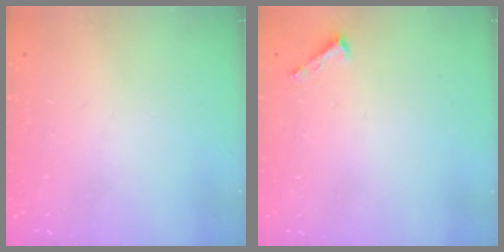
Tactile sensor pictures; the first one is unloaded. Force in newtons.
{"total": 1.6, "press": 1.6, "slide": 0.1}